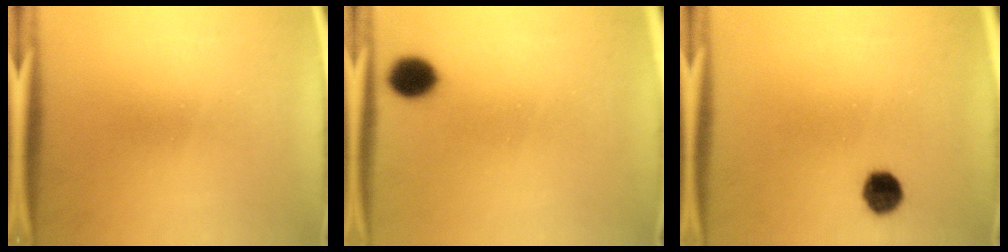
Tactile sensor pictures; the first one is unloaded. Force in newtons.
{"total": 6.0}
{"total": 5.5}